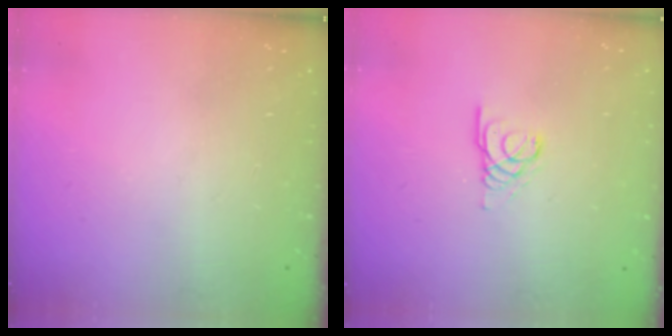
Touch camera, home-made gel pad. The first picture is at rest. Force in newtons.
{"total": 3.1, "press": 3.1, "slide": 0.2}